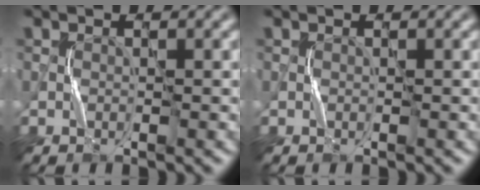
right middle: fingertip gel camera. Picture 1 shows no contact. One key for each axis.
{"total": 0.0}